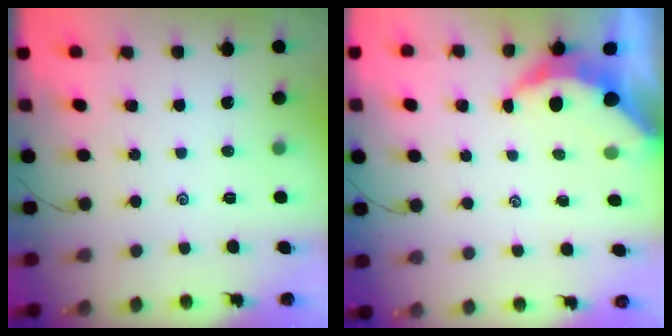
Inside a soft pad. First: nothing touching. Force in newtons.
{"total": 5.8, "press": 5.7, "slide": 0.8}